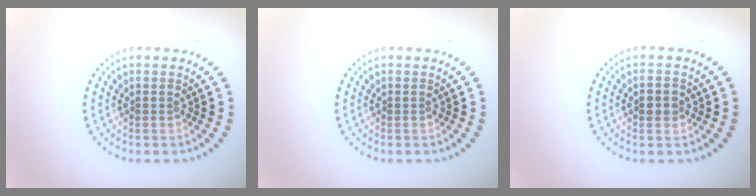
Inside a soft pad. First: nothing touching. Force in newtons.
{"total": 0.0}
{"total": 1.2, "press": 1.2, "slide": 0.1}